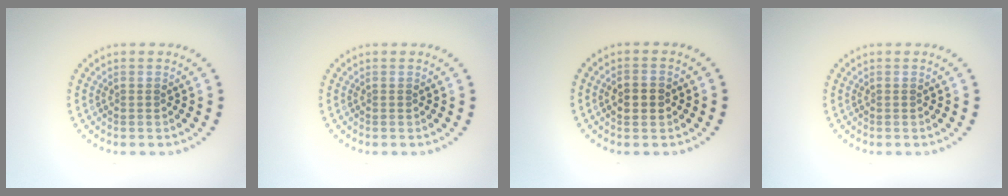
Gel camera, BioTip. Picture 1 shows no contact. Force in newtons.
{"total": 0.0}
{"total": 2.7, "press": 2.7, "slide": 0.2}
{"total": 0.0}